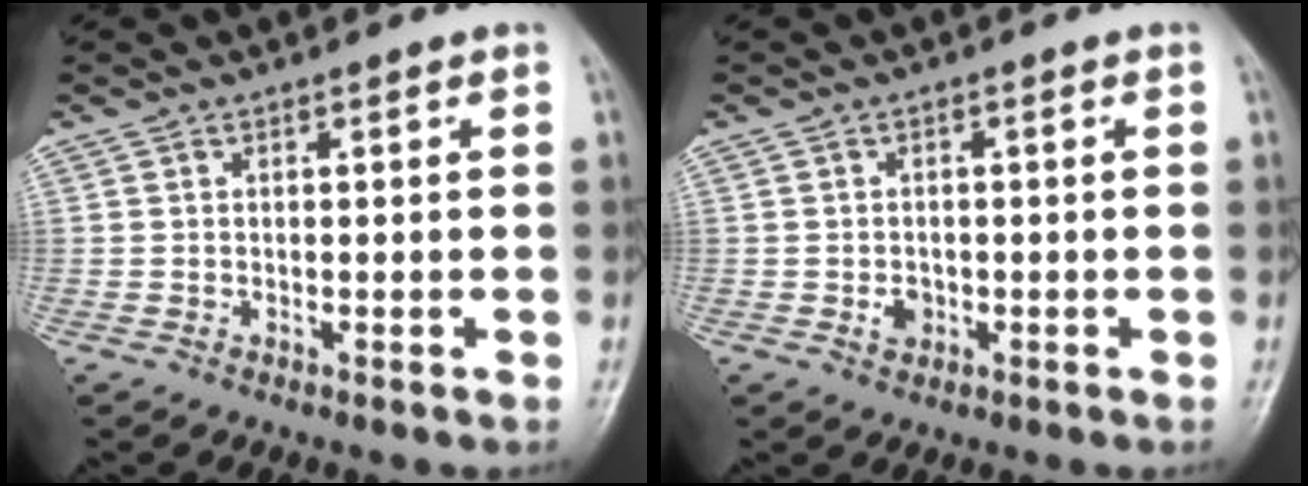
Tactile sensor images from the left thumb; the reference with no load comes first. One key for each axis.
{"total": 2.3, "fx": -0.7, "fy": 1.9, "fz": 1.1, "tx": -0.008, "ty": 0.003, "tz": -0.008}